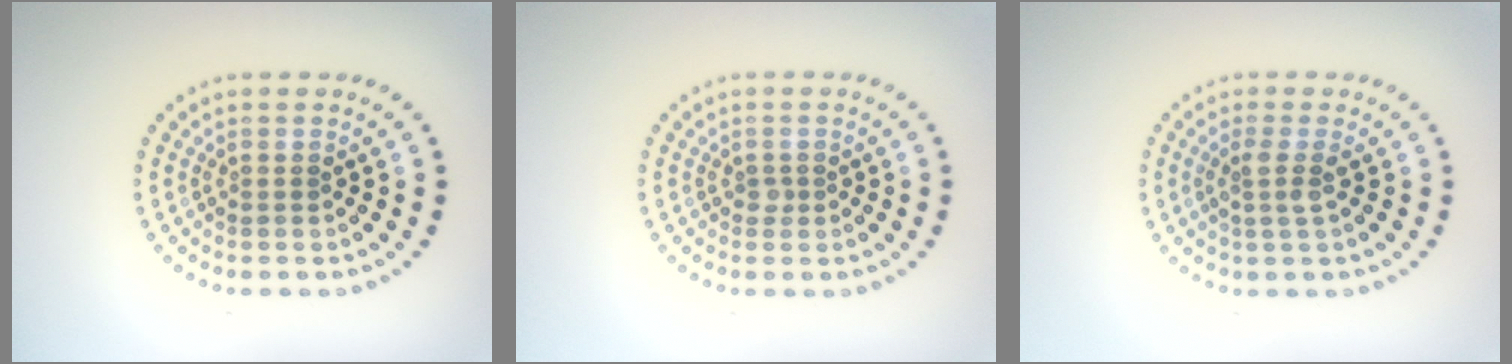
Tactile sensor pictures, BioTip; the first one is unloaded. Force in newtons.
{"total": 0.6, "press": 0.5, "slide": 0.3}
{"total": 1.8, "press": 1.3, "slide": 1.2}